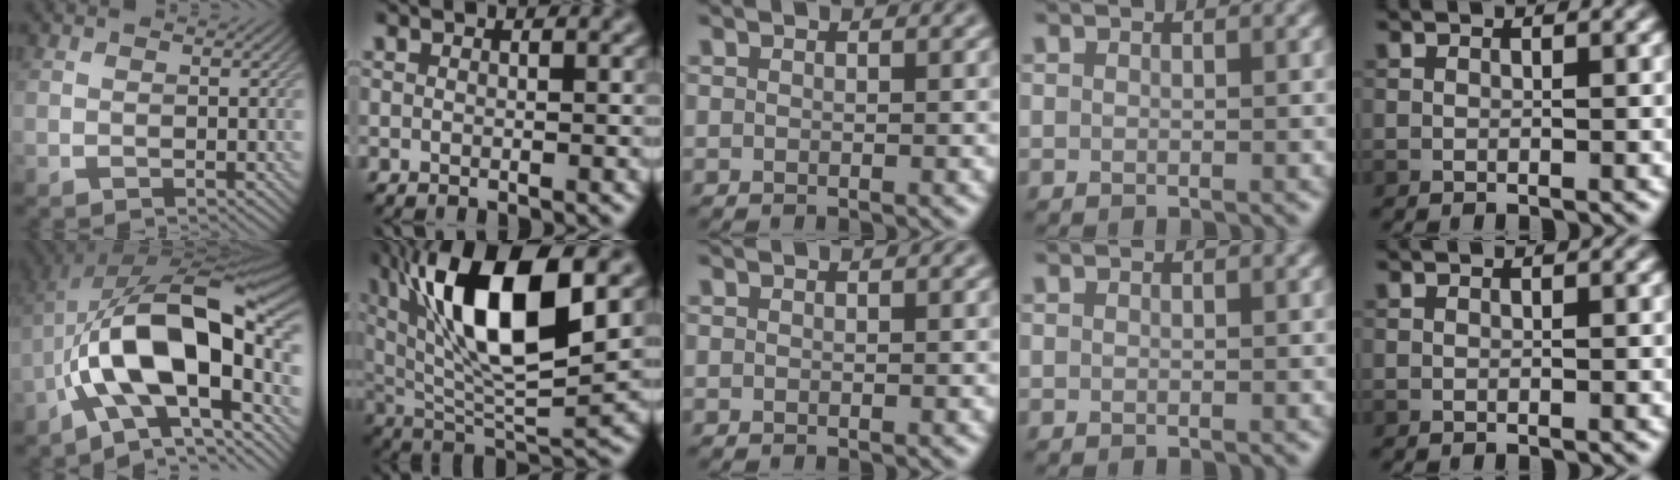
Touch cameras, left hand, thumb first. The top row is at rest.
{"thumb": {"total": 17.6, "force": [-3.4, 9.0, 14.8], "torque": [-0.229, 0.013, -0.066]}, "index": {"total": 13.1, "force": [4.6, 4.5, 11.5], "torque": [-0.201, 0.013, 0.081]}}